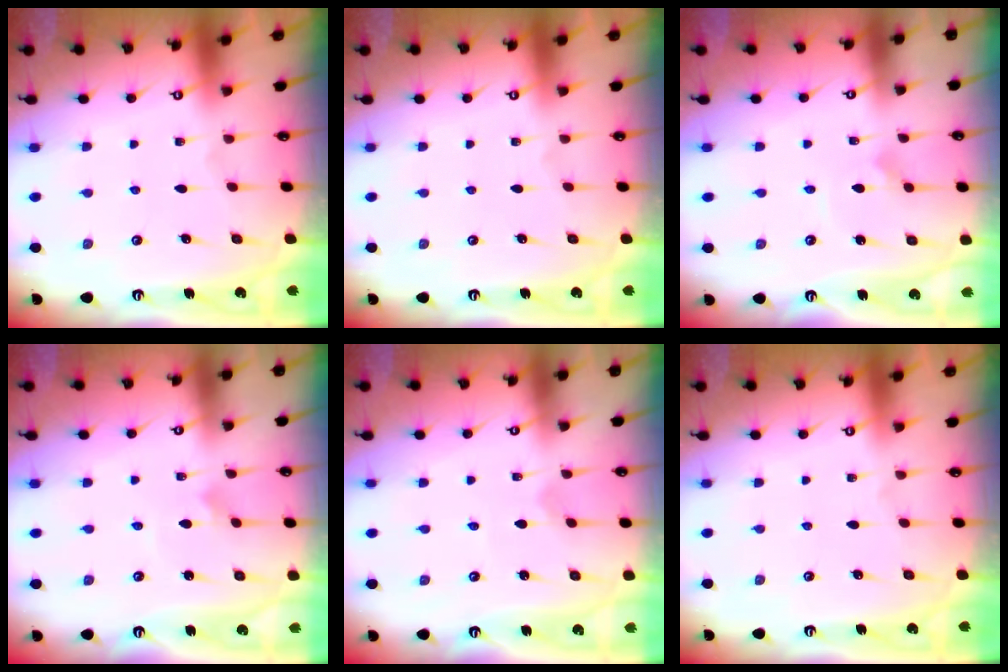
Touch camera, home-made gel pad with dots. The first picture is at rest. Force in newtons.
{"total": 0.0}
{"total": 2.7, "press": 2.7, "slide": 0.1}
{"total": 2.0, "press": 2.0, "slide": 0.1}
{"total": 0.8, "press": 0.8, "slide": 0.0}
{"total": 0.0}